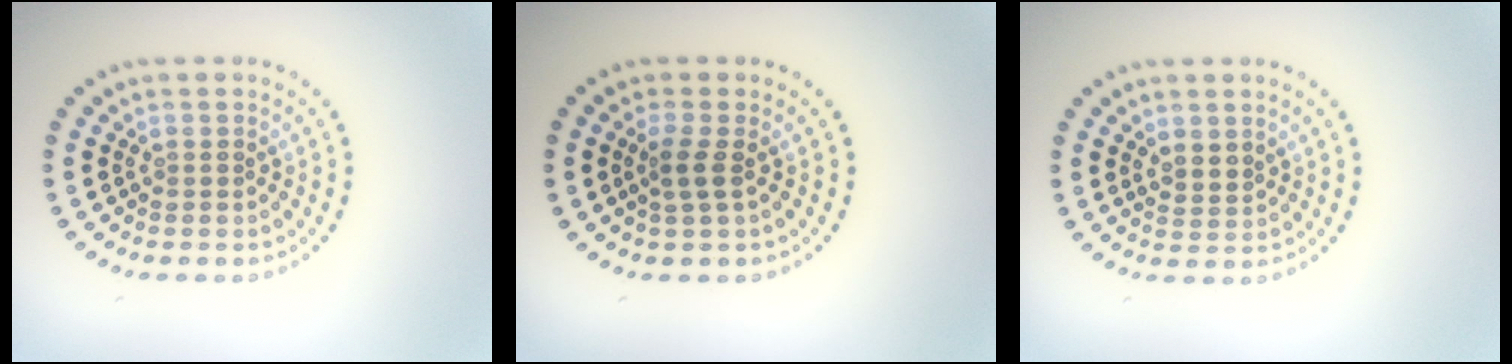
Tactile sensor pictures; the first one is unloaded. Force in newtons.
{"total": 1.6, "press": 1.2, "slide": 1.0}
{"total": 1.5, "press": 1.3, "slide": 0.9}